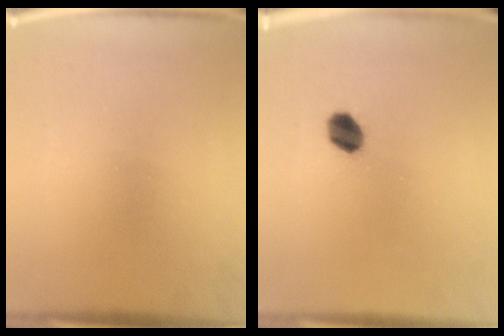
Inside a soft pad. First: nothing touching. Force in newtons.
{"total": 4.9}